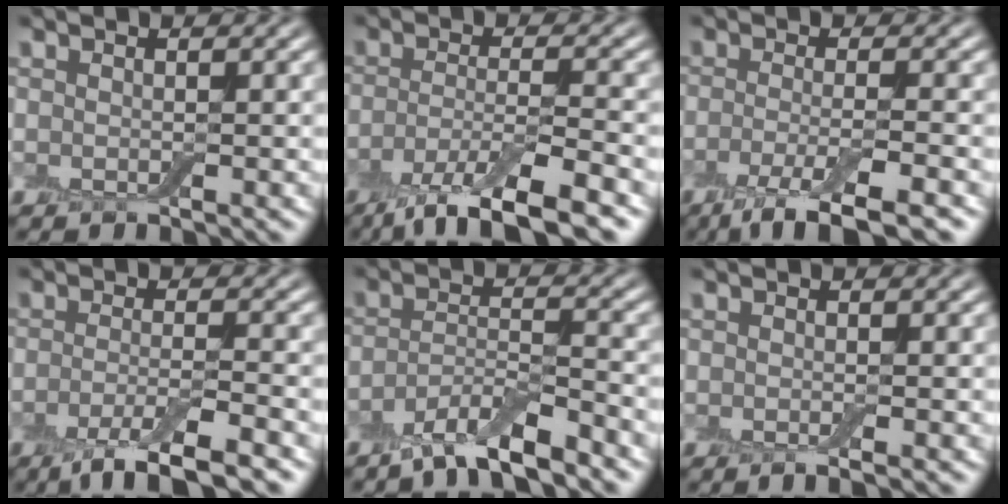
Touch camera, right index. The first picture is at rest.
{"total": 7.0, "force": [-4.5, 1.7, 5.2], "torque": [-0.084, -0.007, -0.085]}
{"total": 5.5, "force": [-3.2, 1.1, 4.3], "torque": [-0.070, -0.006, -0.064]}
{"total": 5.0, "force": [-3.0, 1.0, 3.9], "torque": [-0.065, -0.005, -0.059]}
{"total": 5.2, "force": [-4.0, 1.1, 3.1], "torque": [-0.056, -0.005, -0.077]}
{"total": 1.1, "force": [-0.4, 0.2, 1.0], "torque": [-0.013, -0.006, -0.007]}